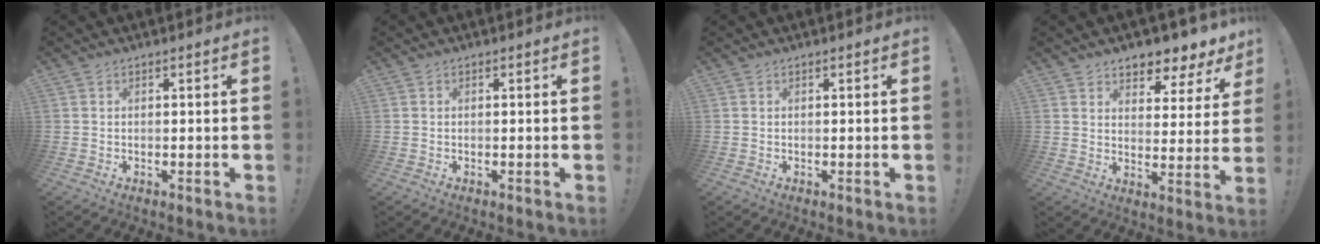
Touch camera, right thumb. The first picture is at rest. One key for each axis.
{"total": 0.0}
{"total": 0.0}
{"total": 6.6, "fx": 5.8, "fy": 2.6, "fz": 1.8, "tx": -0.022, "ty": -0.057, "tz": 0.105}